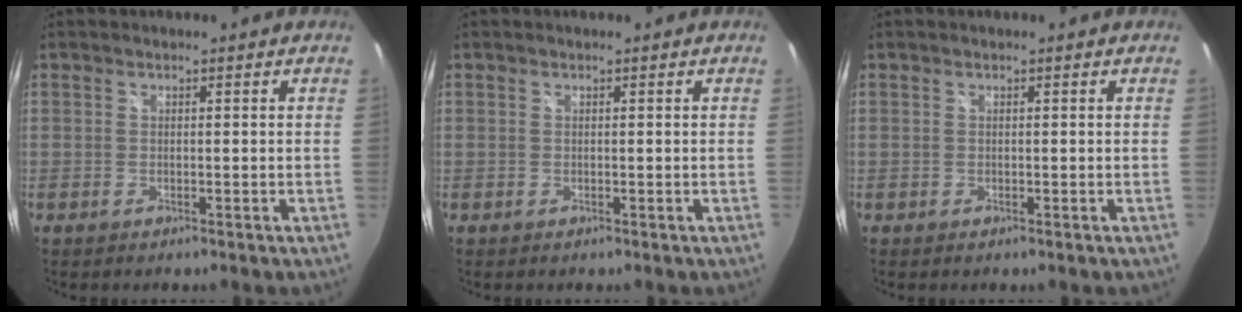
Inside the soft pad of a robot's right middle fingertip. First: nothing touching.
{"total": 0.0}
{"total": 0.0}